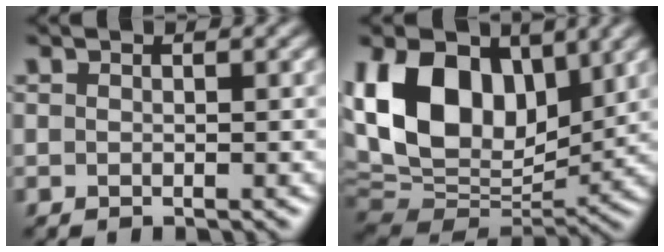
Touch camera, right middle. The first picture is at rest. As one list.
[{"total": 13.8, "force": [4.4, 8.9, 9.5], "torque": [-0.192, 0.024, 0.073]}]